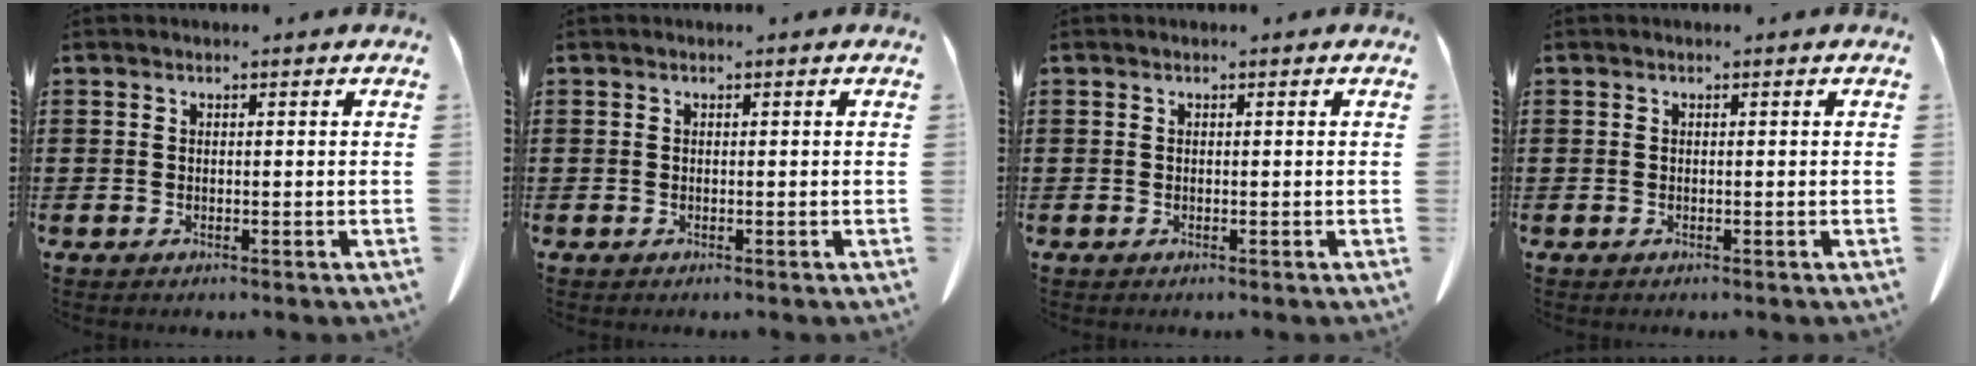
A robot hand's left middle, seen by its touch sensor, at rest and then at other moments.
{"total": 0.0}
{"total": 0.0}
{"total": 0.0}